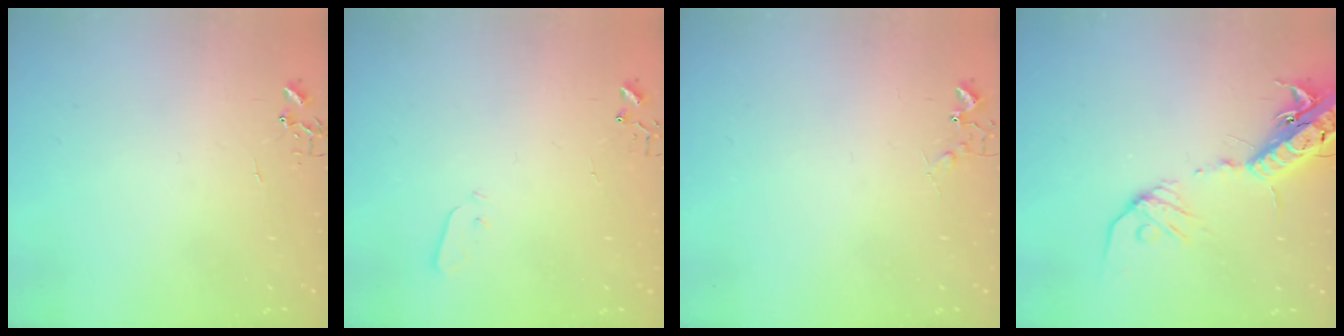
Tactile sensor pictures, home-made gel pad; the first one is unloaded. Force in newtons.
{"total": 2.5, "press": 2.5, "slide": 0.4}
{"total": 6.6, "press": 6.6, "slide": 0.8}
{"total": 17.9, "press": 17.4, "slide": 4.3}